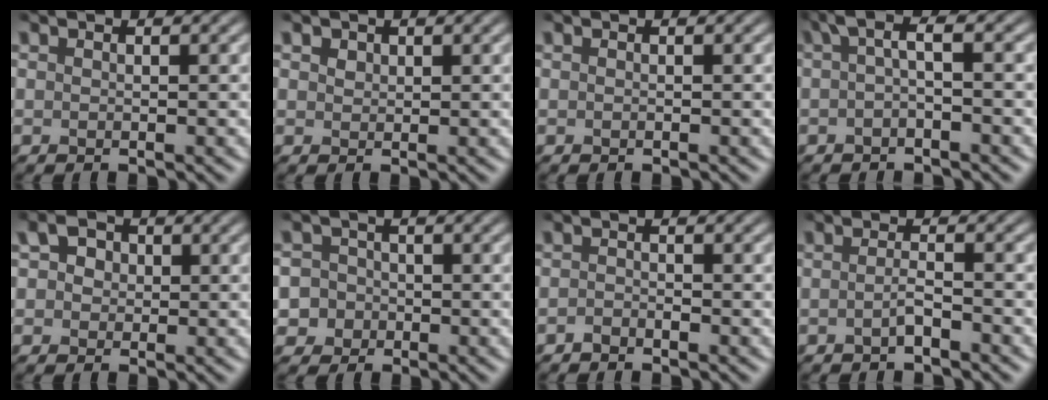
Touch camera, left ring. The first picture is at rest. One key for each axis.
{"total": 0.9, "fx": 0.5, "fy": 0.6, "fz": 0.2, "tx": -0.004, "ty": -0.001, "tz": 0.010}
{"total": 0.0}
{"total": 2.6, "fx": 0.0, "fy": 0.5, "fz": 2.5, "tx": -0.042, "ty": 0.005, "tz": -0.004}
{"total": 2.4, "fx": 0.6, "fy": 2.0, "fz": 1.1, "tx": -0.016, "ty": 0.005, "tz": 0.002}
{"total": 4.9, "fx": -1.4, "fy": 4.5, "fz": 1.2, "tx": -0.006, "ty": 0.010, "tz": -0.052}
{"total": 0.9, "fx": -0.7, "fy": 0.2, "fz": 0.4, "tx": -0.008, "ty": 0.001, "tz": -0.015}
{"total": 1.4, "fx": -0.8, "fy": 0.2, "fz": 1.1, "tx": -0.020, "ty": 0.003, "tz": -0.020}